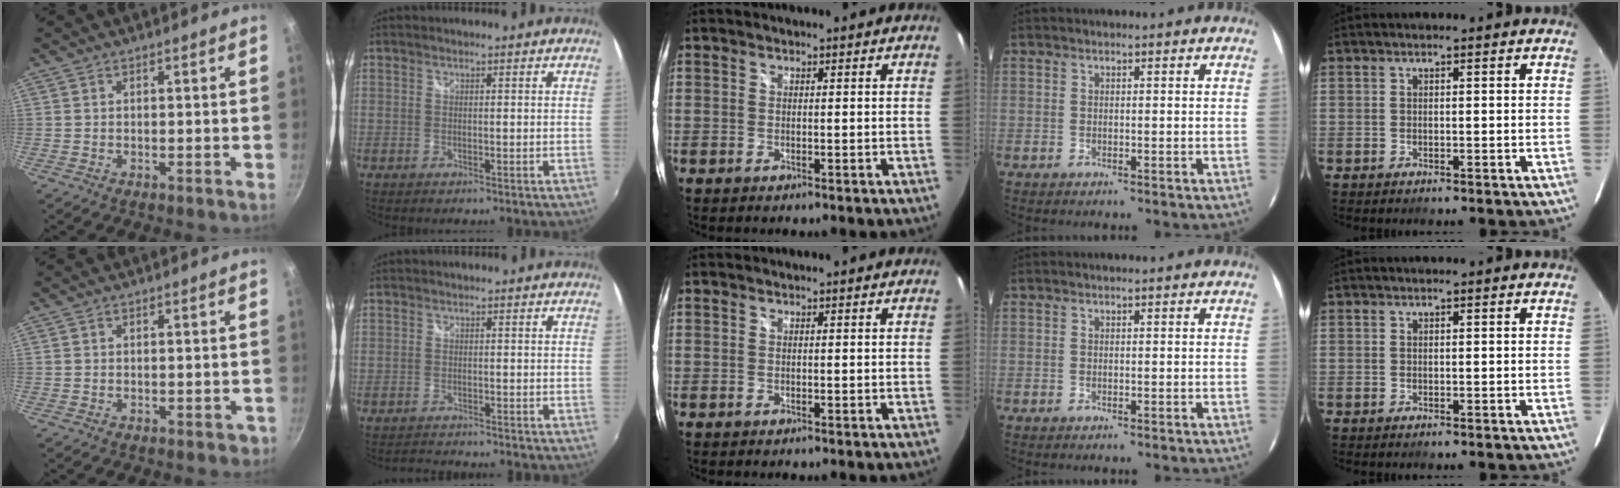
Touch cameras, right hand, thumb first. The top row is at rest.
{"thumb": {"total": 1.5, "force": [-0.8, 1.1, 0.7], "torque": [0.005, 0.012, 0.000]}, "index": {"total": 2.1, "force": [-2.0, 0.6, -0.1], "torque": [-0.006, -0.001, -0.038]}}